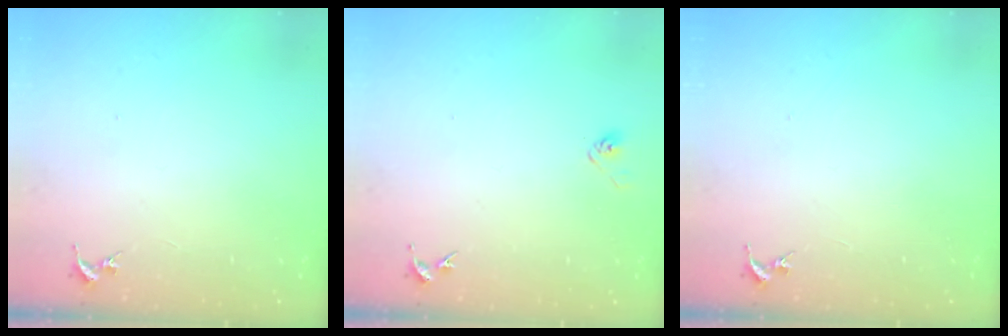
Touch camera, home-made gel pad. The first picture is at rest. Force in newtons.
{"total": 3.8, "press": 3.7, "slide": 1.0}
{"total": 0.0}